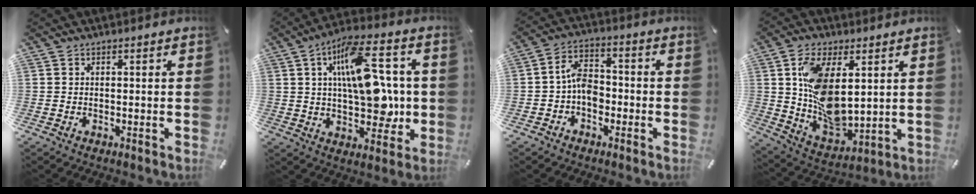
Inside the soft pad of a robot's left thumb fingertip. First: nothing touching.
{"total": 18.2, "force": [3.2, 9.6, 15.1], "torque": [-0.236, -0.003, 0.054]}
{"total": 7.1, "force": [-1.9, 5.1, 4.6], "torque": [-0.099, 0.018, -0.034]}
{"total": 14.1, "force": [3.7, 8.5, 10.7], "torque": [-0.211, -0.015, 0.073]}